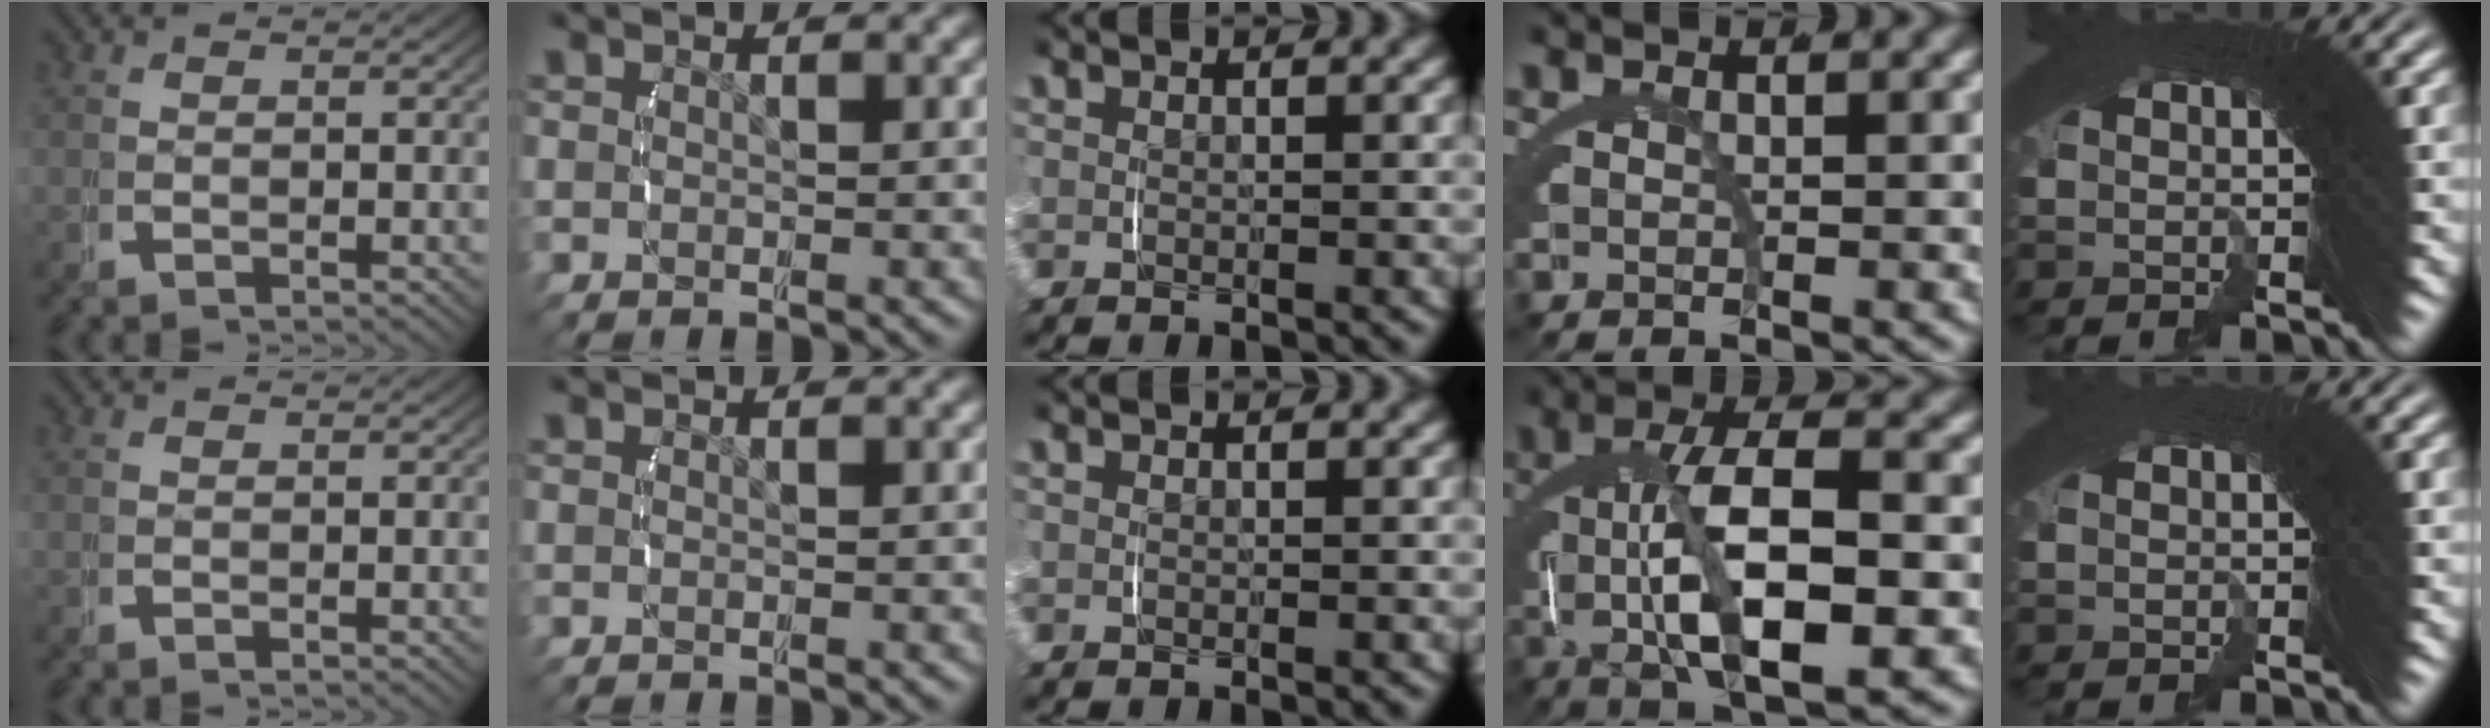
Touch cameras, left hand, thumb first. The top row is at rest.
{"ring": {"total": 8.5, "force": [-0.8, 2.7, 8.0], "torque": [-0.133, -0.002, -0.004]}}